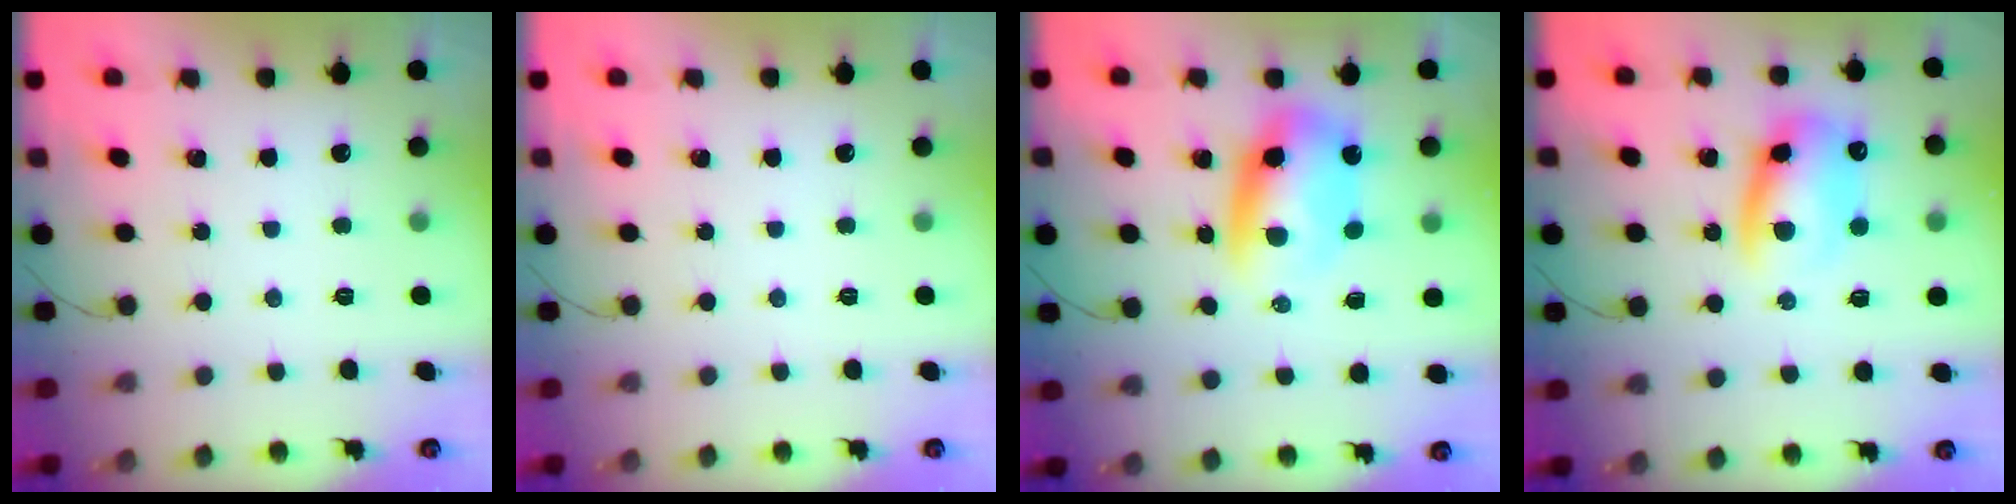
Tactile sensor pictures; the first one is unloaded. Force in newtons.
{"total": 0.0}
{"total": 9.5, "press": 9.1, "slide": 2.5}
{"total": 11.2, "press": 11.0, "slide": 2.2}